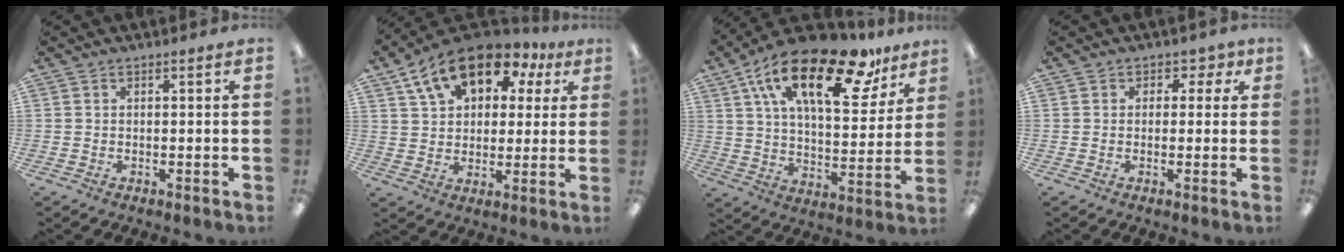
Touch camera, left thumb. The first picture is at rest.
{"total": 15.2, "force": [8.9, 9.1, 8.3], "torque": [-0.145, -0.031, 0.162]}
{"total": 23.7, "force": [14.1, 9.6, 16.5], "torque": [-0.266, -0.067, 0.235]}
{"total": 2.7, "force": [0.5, 2.3, 1.1], "torque": [-0.007, 0.004, 0.006]}